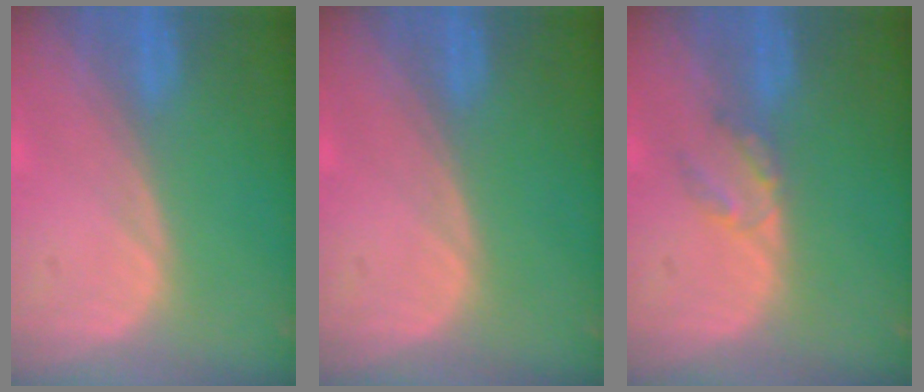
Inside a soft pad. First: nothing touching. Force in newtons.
{"total": 0.0}
{"total": 2.5, "press": 2.5, "slide": 0.3}